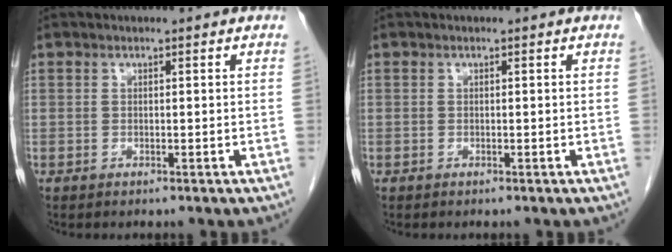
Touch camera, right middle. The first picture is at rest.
{"total": 0.0}